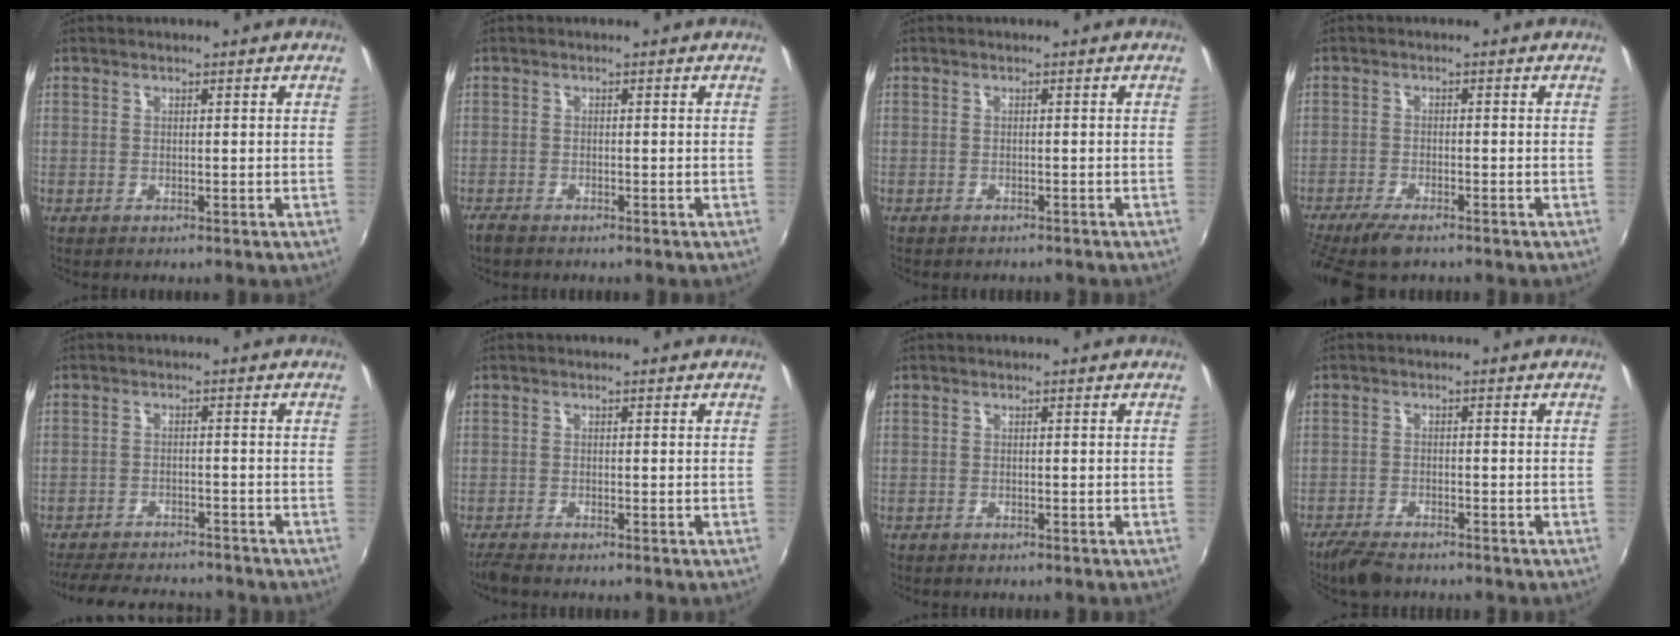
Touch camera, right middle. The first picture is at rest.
{"total": 2.0, "force": [-1.7, 0.6, 0.8], "torque": [-0.021, -0.007, -0.036]}
{"total": 2.1, "force": [-1.9, 0.7, 0.6], "torque": [-0.017, -0.013, -0.027]}
{"total": 7.6, "force": [-6.0, 2.0, 4.2], "torque": [-0.106, -0.025, -0.110]}
{"total": 13.5, "force": [-12.0, 3.8, 5.0], "torque": [-0.121, -0.006, -0.177]}
{"total": 2.3, "force": [-2.0, 0.1, 1.1], "torque": [-0.025, -0.011, -0.039]}
{"total": 0.8, "force": [-0.7, 0.3, 0.1], "torque": [-0.007, -0.001, -0.011]}
{"total": 5.6, "force": [-4.9, 1.4, 2.4], "torque": [-0.068, -0.018, -0.091]}